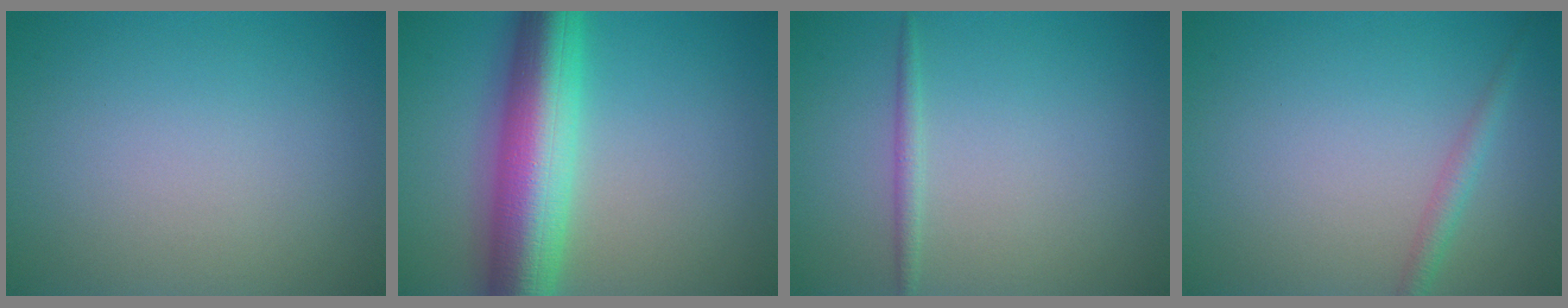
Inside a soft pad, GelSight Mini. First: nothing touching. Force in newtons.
{"total": 10.0, "press": 10.0, "slide": 0.2}
{"total": 1.1, "press": 1.1, "slide": 0.1}
{"total": 1.5, "press": 1.5, "slide": 0.0}